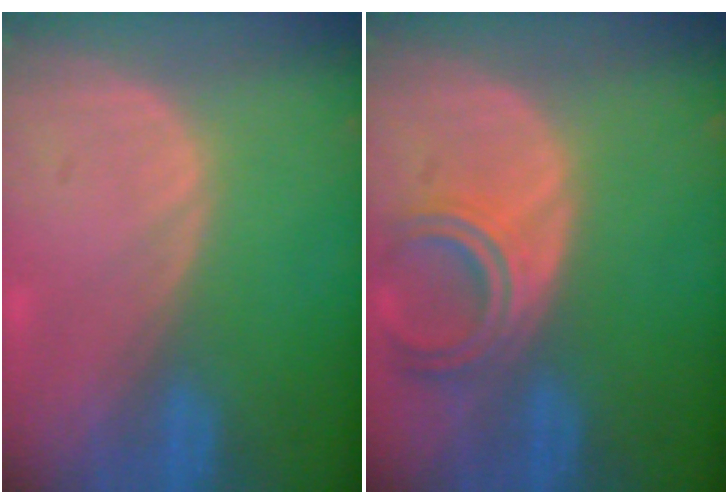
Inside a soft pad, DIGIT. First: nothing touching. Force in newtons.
{"total": 5.7, "press": 5.2, "slide": 2.4}